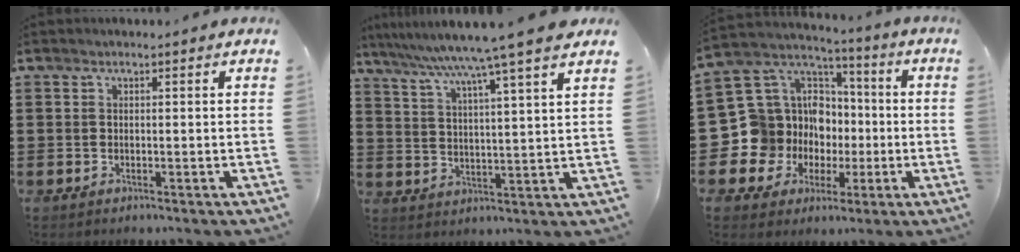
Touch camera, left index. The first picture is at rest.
{"total": 7.9, "force": [6.5, -1.6, 4.2], "torque": [-0.105, -0.040, 0.105]}
{"total": 13.3, "force": [-2.0, 12.8, 3.2], "torque": [-0.111, -0.024, -0.009]}